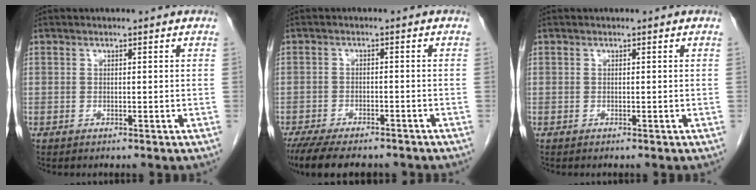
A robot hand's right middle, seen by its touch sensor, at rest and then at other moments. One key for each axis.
{"total": 12.9, "fx": -10.6, "fy": 3.9, "fz": 6.2, "tx": -0.115, "ty": -0.012, "tz": -0.153}
{"total": 0.0}